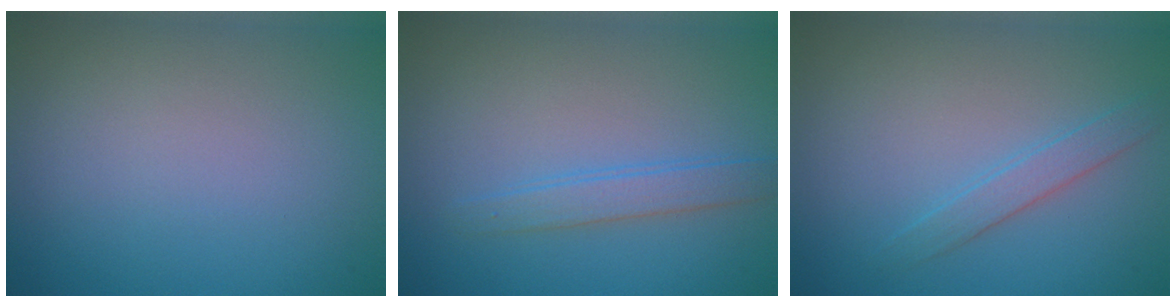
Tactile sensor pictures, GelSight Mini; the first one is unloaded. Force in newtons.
{"total": 2.1, "press": 2.1, "slide": 0.1}
{"total": 1.7, "press": 1.7, "slide": 0.1}